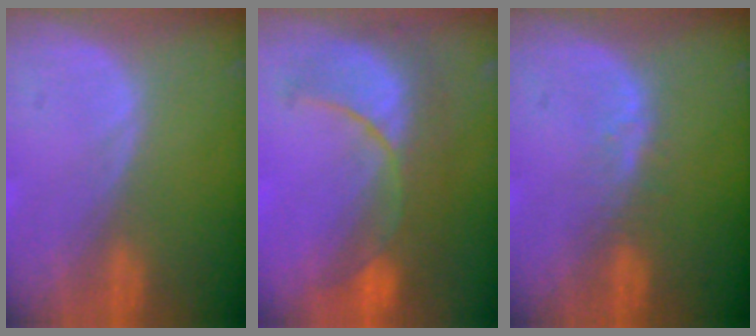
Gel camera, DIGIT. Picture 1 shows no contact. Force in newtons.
{"total": 9.7, "press": 8.9, "slide": 3.7}
{"total": 2.5, "press": 2.4, "slide": 0.2}